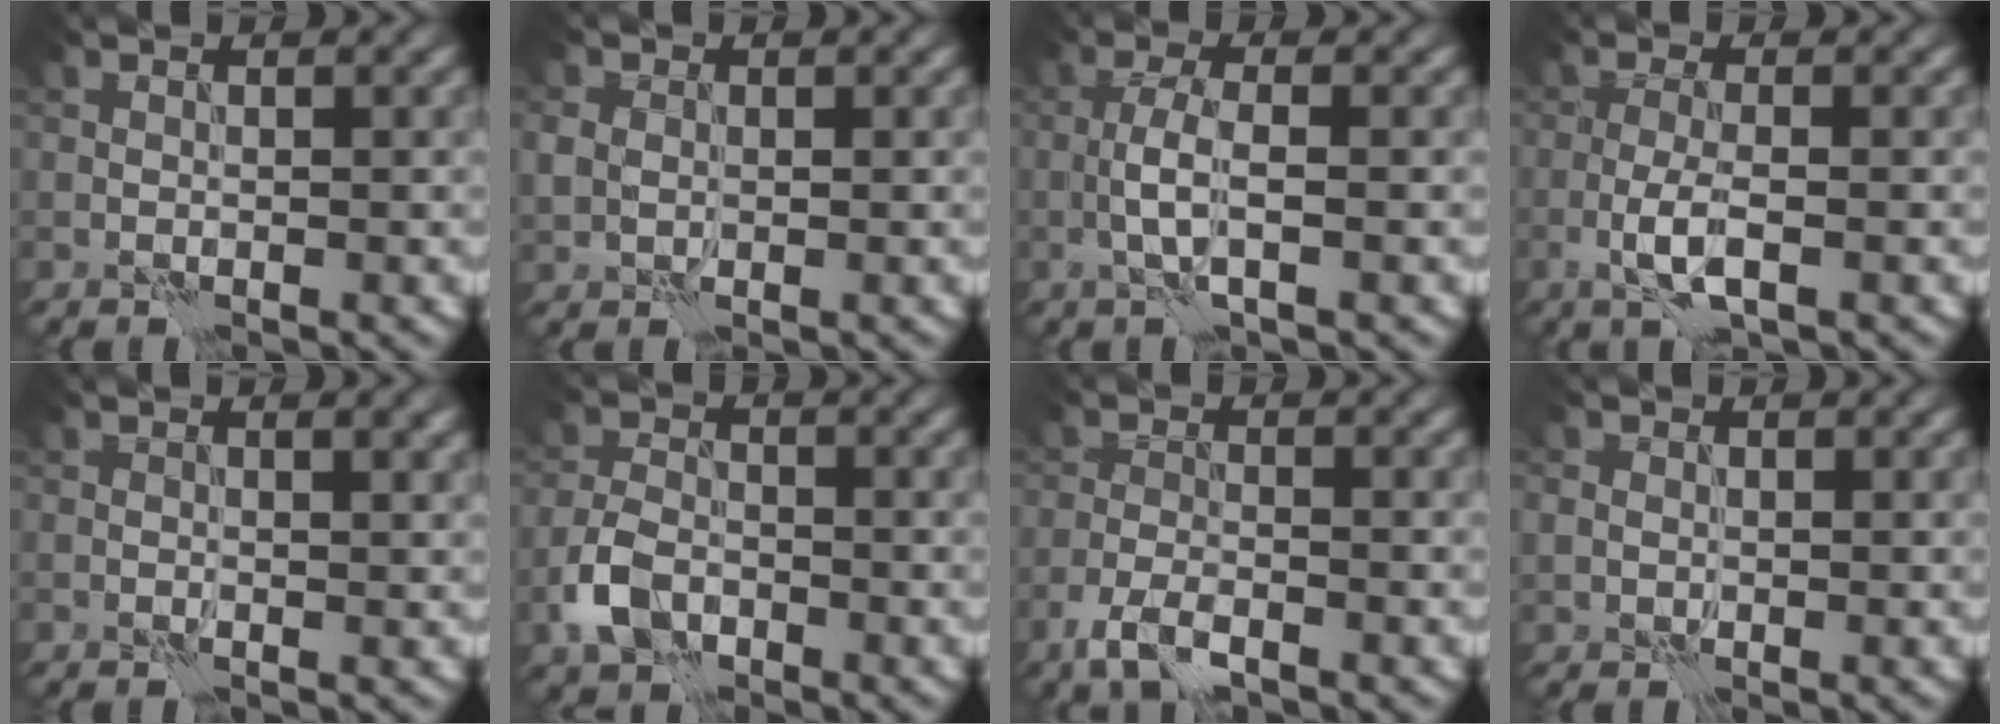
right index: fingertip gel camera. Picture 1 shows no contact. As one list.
[{"total": 2.2, "force": [0.3, 1.8, 1.2], "torque": [-0.028, 0.002, 0.008]}, {"total": 2.9, "force": [-0.6, 0.7, 2.8], "torque": [-0.060, 0.005, -0.015]}, {"total": 3.1, "force": [-1.2, 0.8, 2.8], "torque": [-0.059, 0.002, -0.027]}, {"total": 1.2, "force": [0.4, 0.3, 1.1], "torque": [-0.017, -0.003, 0.004]}, {"total": 4.0, "force": [-2.0, 2.5, 2.4], "torque": [-0.050, 0.002, -0.046]}, {"total": 3.2, "force": [-2.1, 1.1, 2.1], "torque": [-0.047, 0.000, -0.048]}, {"total": 1.3, "force": [0.2, 1.1, 0.6], "torque": [-0.012, 0.001, 0.004]}]